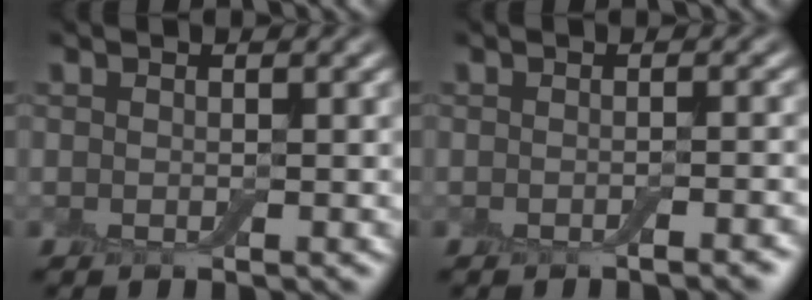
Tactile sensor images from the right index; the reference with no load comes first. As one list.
[{"total": 1.8, "force": [-1.0, 0.4, 1.5], "torque": [-0.011, 0.002, -0.015]}]